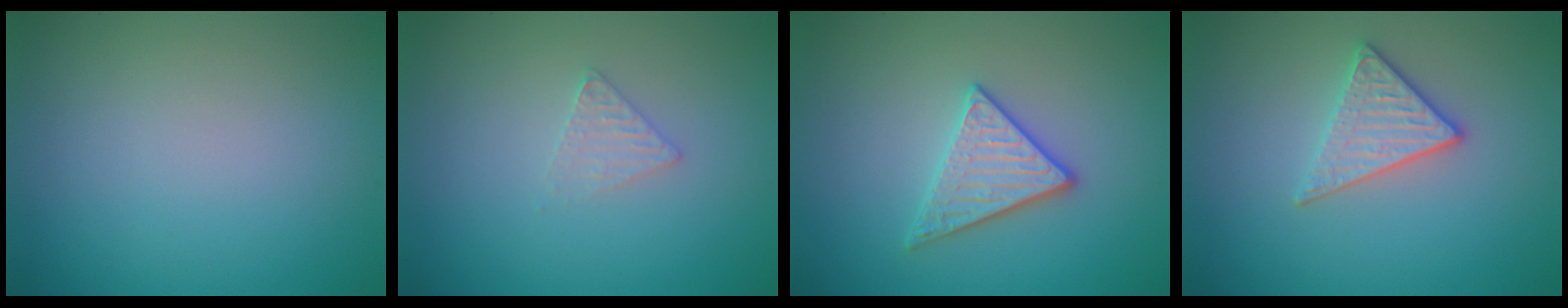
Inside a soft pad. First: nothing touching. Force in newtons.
{"total": 1.4, "press": 1.3, "slide": 0.2}
{"total": 3.0, "press": 2.9, "slide": 0.6}
{"total": 2.8, "press": 2.6, "slide": 1.1}